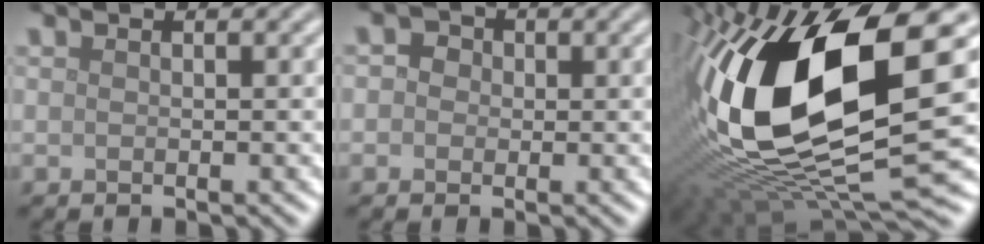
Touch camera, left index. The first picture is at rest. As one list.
[{"total": 2.3, "force": [0.4, 2.1, 0.9], "torque": [0.004, 0.006, -0.014]}, {"total": 18.0, "force": [2.0, 7.8, 16.1], "torque": [-0.324, 0.001, 0.035]}]